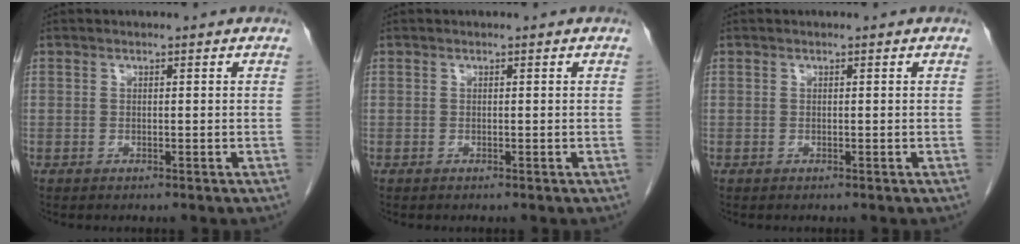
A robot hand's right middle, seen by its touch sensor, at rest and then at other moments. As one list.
[{"total": 0.0}, {"total": 0.0}]